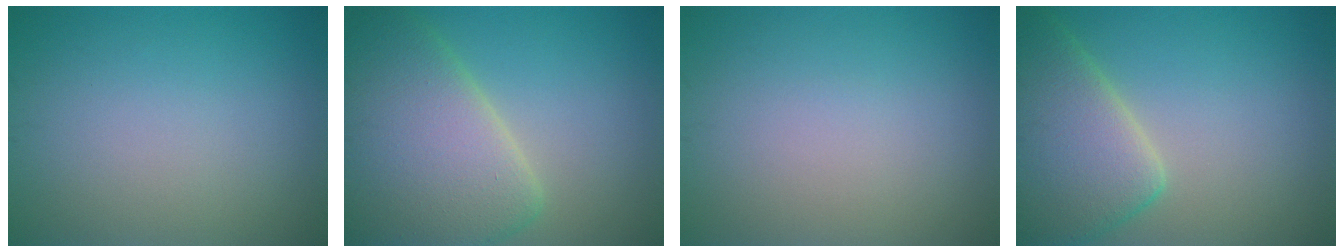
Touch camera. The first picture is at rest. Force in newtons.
{"total": 9.8, "press": 9.8, "slide": 1.0}
{"total": 0.0}
{"total": 8.1, "press": 8.1, "slide": 0.5}